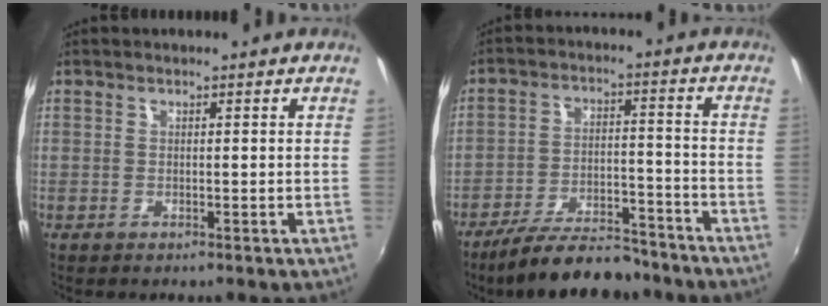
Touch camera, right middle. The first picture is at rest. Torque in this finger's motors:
{"motor_torque": [1.07, -1.07, 0.30, 0.21]}